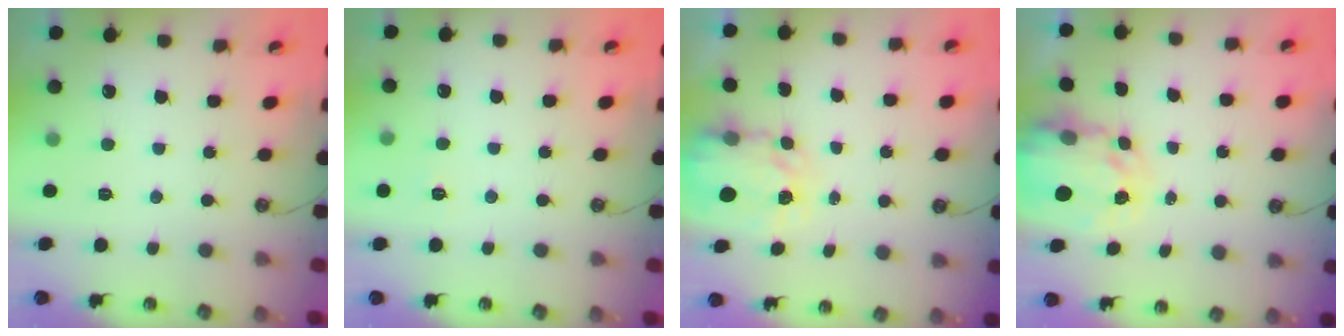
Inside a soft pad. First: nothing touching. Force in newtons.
{"total": 3.4, "press": 3.4, "slide": 0.4}
{"total": 3.9, "press": 3.9, "slide": 0.3}
{"total": 5.9, "press": 5.8, "slide": 0.6}